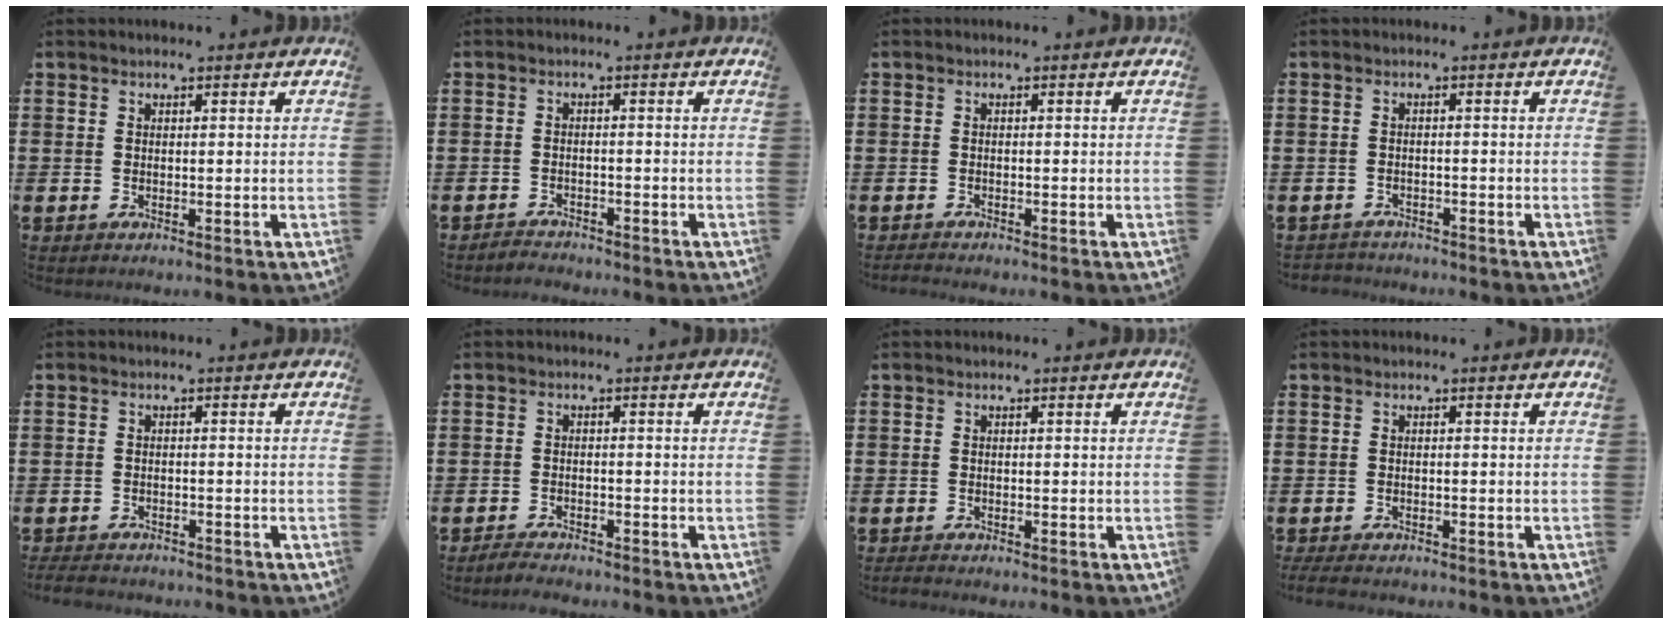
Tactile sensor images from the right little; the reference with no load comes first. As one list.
[{"total": 1.5, "force": [-1.5, 0.1, -0.2], "torque": [-0.002, 0.004, -0.032]}, {"total": 0.7, "force": [-0.7, 0.0, 0.2], "torque": [-0.004, -0.003, -0.014]}, {"total": 1.2, "force": [-1.2, 0.2, -0.2], "torque": [0.000, 0.003, -0.027]}, {"total": 1.9, "force": [-1.8, 0.3, 0.2], "torque": [-0.007, 0.002, -0.040]}, {"total": 1.7, "force": [-1.7, 0.1, 0.1], "torque": [-0.007, 0.004, -0.034]}, {"total": 0.6, "force": [-0.6, 0.1, 0.2], "torque": [-0.004, -0.002, -0.012]}, {"total": 1.2, "force": [-1.0, 0.3, 0.6], "torque": [-0.012, 0.001, -0.021]}]